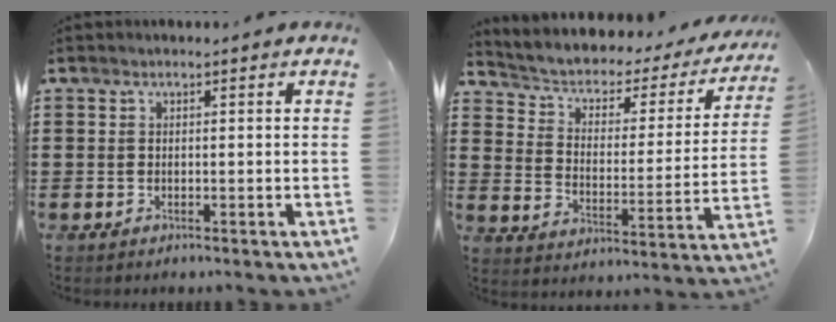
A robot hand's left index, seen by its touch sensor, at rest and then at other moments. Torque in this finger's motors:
{"motor_torque": [1.79, -0.34, 0.25, 0.04]}